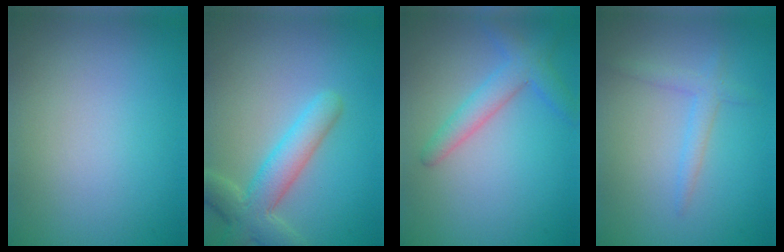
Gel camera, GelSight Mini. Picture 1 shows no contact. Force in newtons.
{"total": 5.0, "press": 5.0, "slide": 0.5}
{"total": 2.2, "press": 2.2, "slide": 0.2}
{"total": 1.8, "press": 1.8, "slide": 0.1}